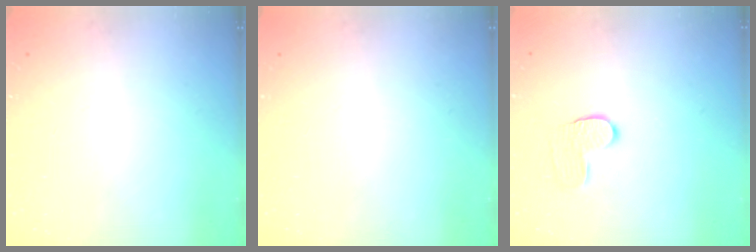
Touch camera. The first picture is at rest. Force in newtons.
{"total": 0.0}
{"total": 6.9, "press": 6.8, "slide": 0.6}